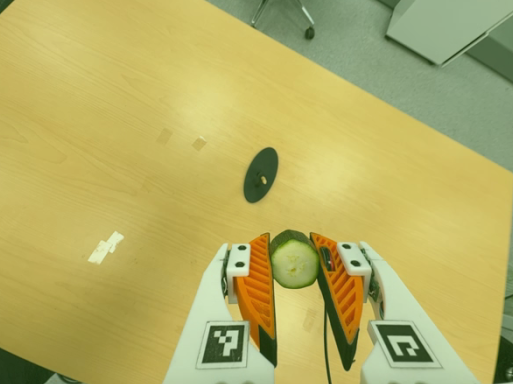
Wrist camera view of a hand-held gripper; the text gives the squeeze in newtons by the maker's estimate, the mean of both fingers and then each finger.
{"total": 9.1, "left": 8.6, "right": 9.7}